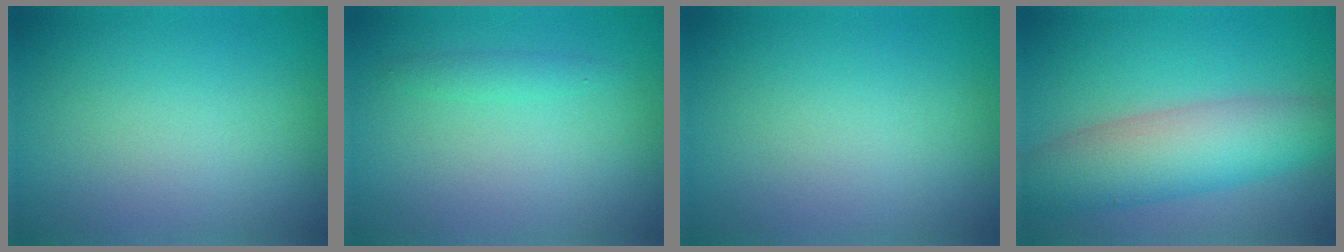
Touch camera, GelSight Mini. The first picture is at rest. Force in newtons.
{"total": 1.1, "press": 1.1, "slide": 0.1}
{"total": 0.0}
{"total": 7.0, "press": 7.0, "slide": 0.2}